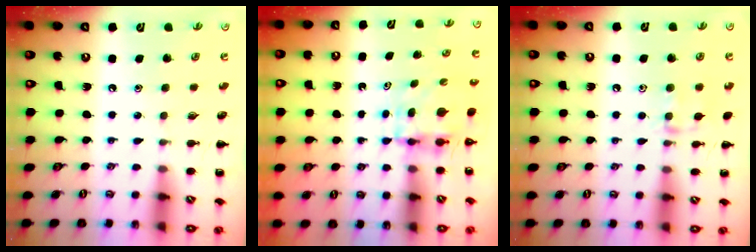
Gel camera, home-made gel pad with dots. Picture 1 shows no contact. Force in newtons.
{"total": 3.9, "press": 3.9, "slide": 0.3}
{"total": 7.8, "press": 7.7, "slide": 1.2}